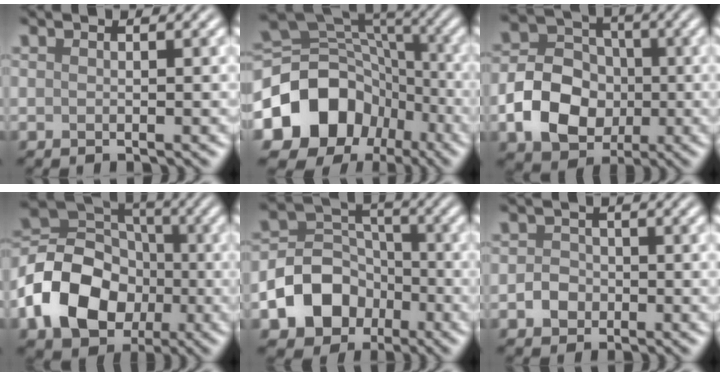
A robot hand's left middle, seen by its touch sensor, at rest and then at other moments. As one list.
[{"total": 13.7, "force": [-4.7, 11.3, 6.4], "torque": [-0.142, -0.004, -0.095]}, {"total": 7.3, "force": [-1.9, 5.8, 4.1], "torque": [-0.071, 0.000, -0.042]}, {"total": 11.1, "force": [-3.2, 8.5, 6.5], "torque": [-0.125, 0.001, -0.071]}, {"total": 7.5, "force": [-3.2, 5.9, 3.5], "torque": [-0.044, 0.002, -0.071]}, {"total": 1.9, "force": [-0.6, 1.7, 0.8], "torque": [-0.008, 0.001, -0.015]}]